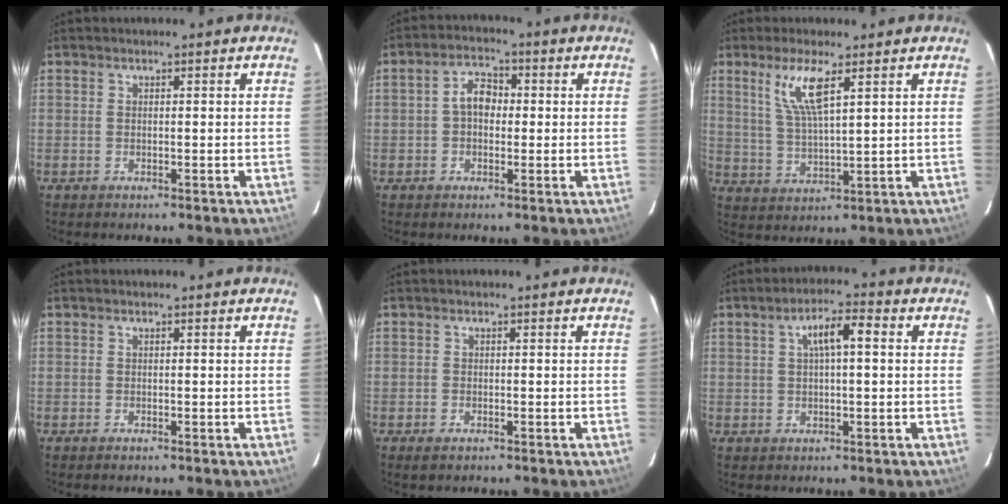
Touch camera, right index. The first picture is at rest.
{"total": 4.7, "force": [0.0, 3.3, 3.3], "torque": [-0.060, 0.018, -0.002]}
{"total": 7.5, "force": [3.8, 1.1, 6.4], "torque": [-0.131, -0.007, 0.082]}
{"total": 0.0}
{"total": 1.2, "force": [-0.8, 0.6, 0.6], "torque": [-0.012, -0.004, -0.016]}
{"total": 5.7, "force": [1.3, 1.5, 5.4], "torque": [-0.096, 0.015, 0.026]}